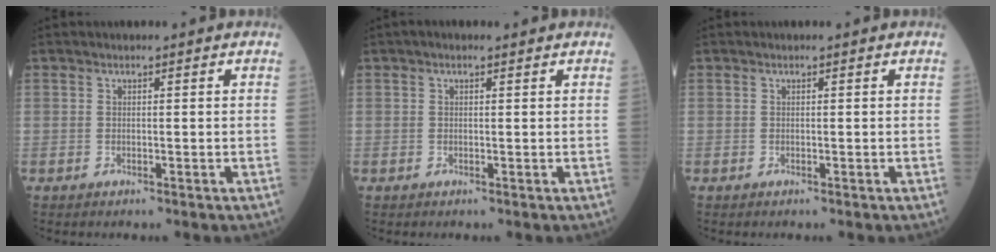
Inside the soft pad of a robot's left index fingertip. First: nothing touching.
{"total": 1.1, "force": [0.7, 0.4, 0.8], "torque": [-0.020, 0.011, 0.008]}
{"total": 0.0}